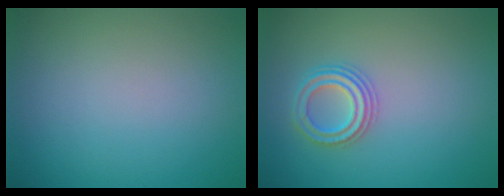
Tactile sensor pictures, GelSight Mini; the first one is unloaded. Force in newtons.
{"total": 2.5, "press": 2.4, "slide": 0.4}